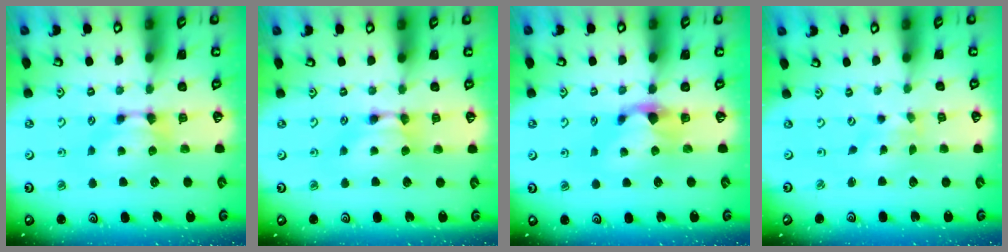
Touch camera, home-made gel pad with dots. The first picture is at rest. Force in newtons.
{"total": 1.6, "press": 1.6, "slide": 0.1}
{"total": 1.4, "press": 0.6, "slide": 1.3}
{"total": 4.0, "press": 3.9, "slide": 0.7}